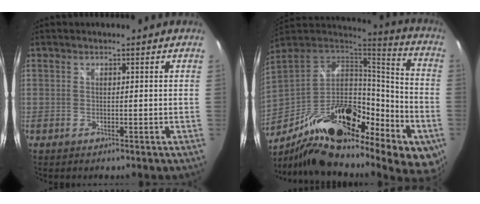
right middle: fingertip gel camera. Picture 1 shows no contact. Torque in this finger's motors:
{"motor_torque": [1.15, -0.99, 0.72, 0.21]}